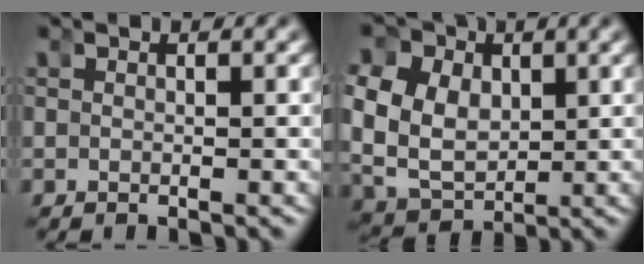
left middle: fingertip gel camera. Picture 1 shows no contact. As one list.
[{"total": 13.2, "force": [1.4, 11.6, 6.2], "torque": [-0.154, -0.028, 0.020]}]